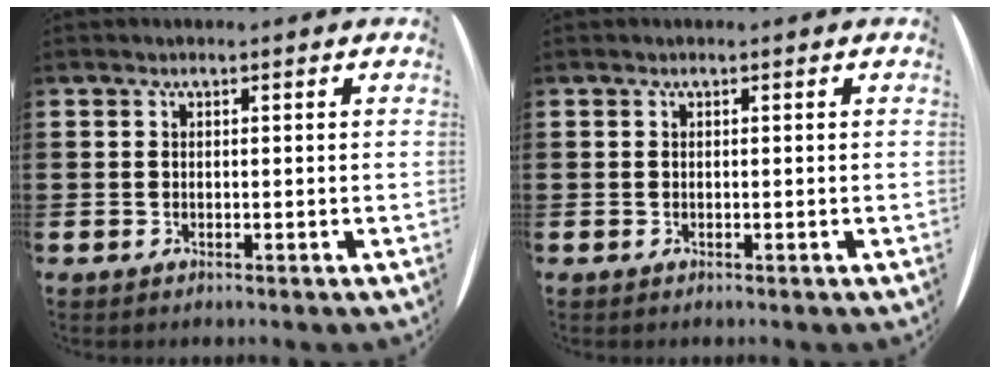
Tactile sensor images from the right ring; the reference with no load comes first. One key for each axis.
{"total": 0.0}